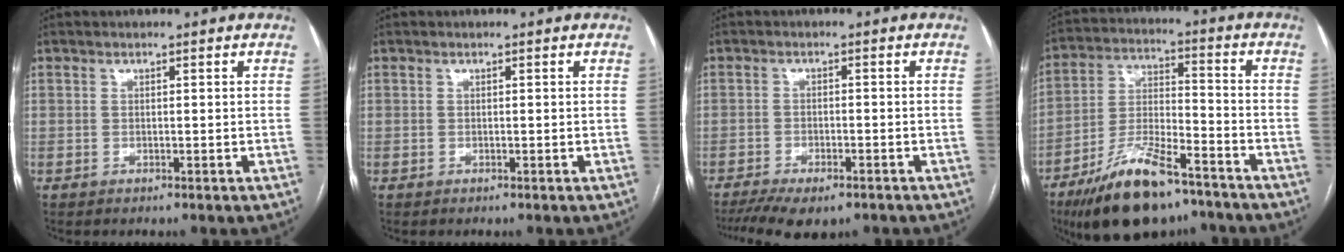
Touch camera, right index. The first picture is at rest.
{"total": 0.0}
{"total": 10.2, "force": [-7.5, 3.7, 5.8], "torque": [-0.094, -0.011, -0.112]}
{"total": 15.9, "force": [-11.3, 4.4, 10.3], "torque": [-0.208, -0.008, -0.197]}